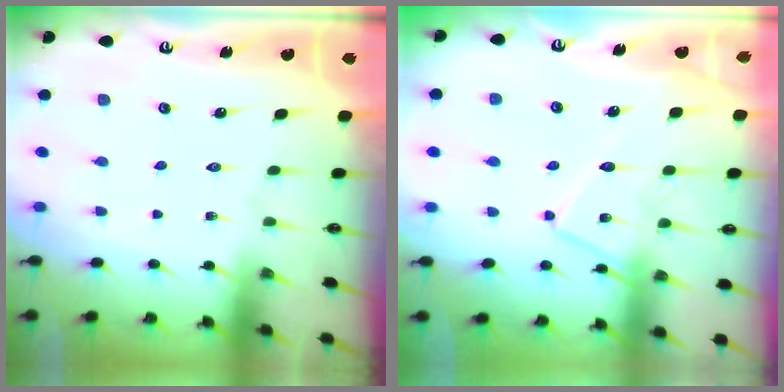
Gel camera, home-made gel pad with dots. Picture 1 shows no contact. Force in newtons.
{"total": 13.1, "press": 13.1, "slide": 1.0}